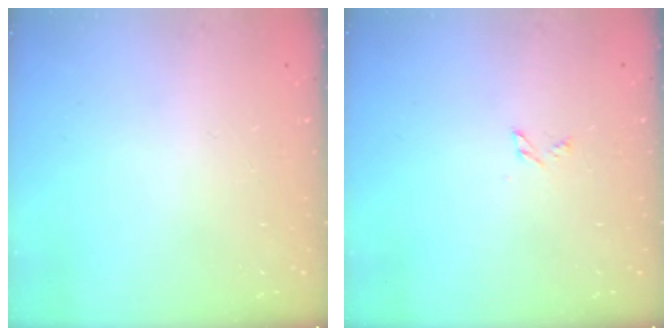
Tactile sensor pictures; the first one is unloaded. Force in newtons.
{"total": 2.4, "press": 2.4, "slide": 0.2}